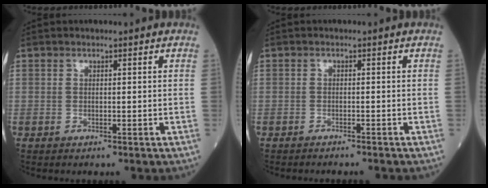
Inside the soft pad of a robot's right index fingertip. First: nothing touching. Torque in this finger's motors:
{"motor_torque": [0.03, 0.03, -0.02, 0.01]}